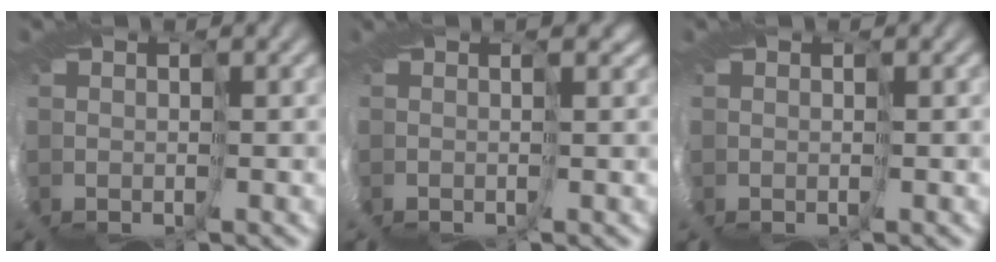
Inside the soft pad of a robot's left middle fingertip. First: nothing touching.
{"total": 2.4, "force": [-0.3, -1.8, -1.5], "torque": [0.024, -0.006, 0.005]}
{"total": 0.0}